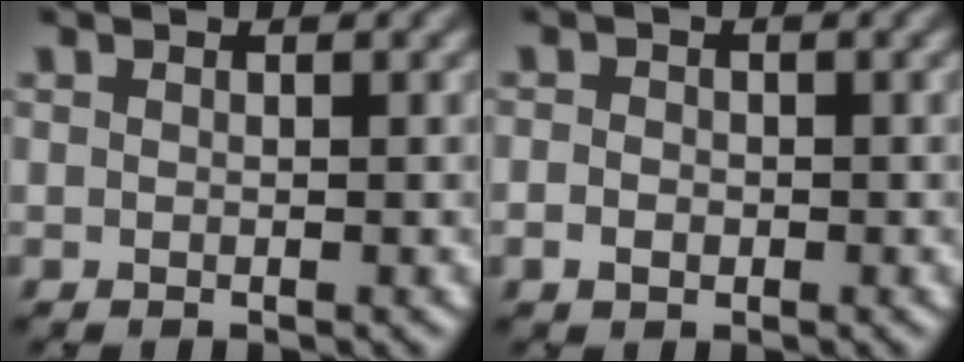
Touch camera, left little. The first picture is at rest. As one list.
[{"total": 1.6, "force": [-0.4, 1.3, 0.8], "torque": [-0.005, 0.005, -0.011]}]